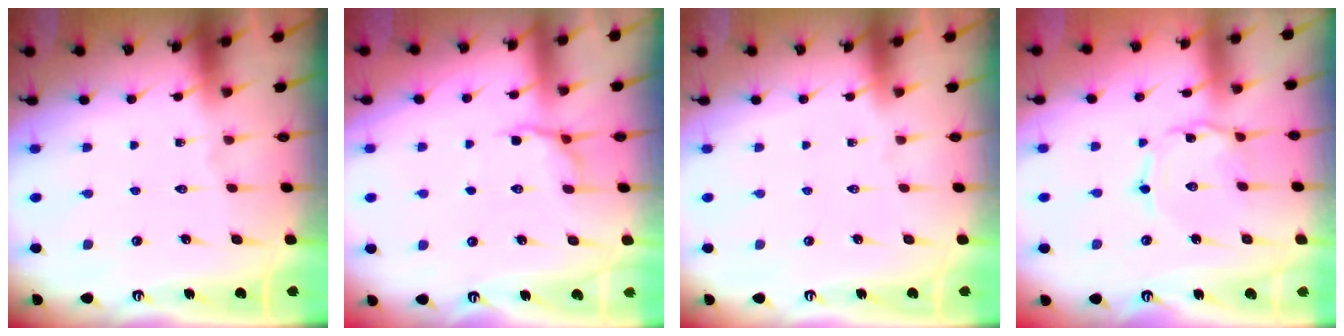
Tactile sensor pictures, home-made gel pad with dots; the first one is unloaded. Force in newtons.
{"total": 6.4, "press": 6.2, "slide": 1.5}
{"total": 0.0}
{"total": 0.7, "press": 0.7, "slide": 0.1}